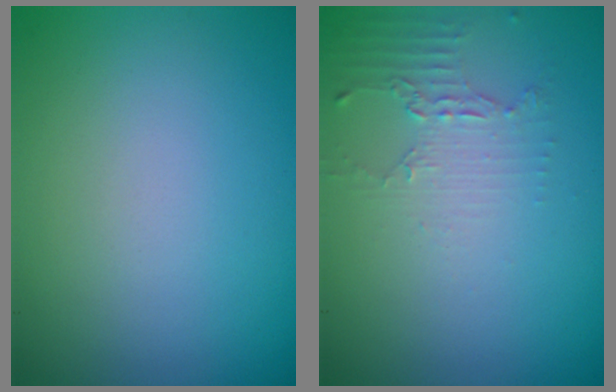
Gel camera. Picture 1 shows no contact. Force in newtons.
{"total": 2.2, "press": 1.6, "slide": 1.5}